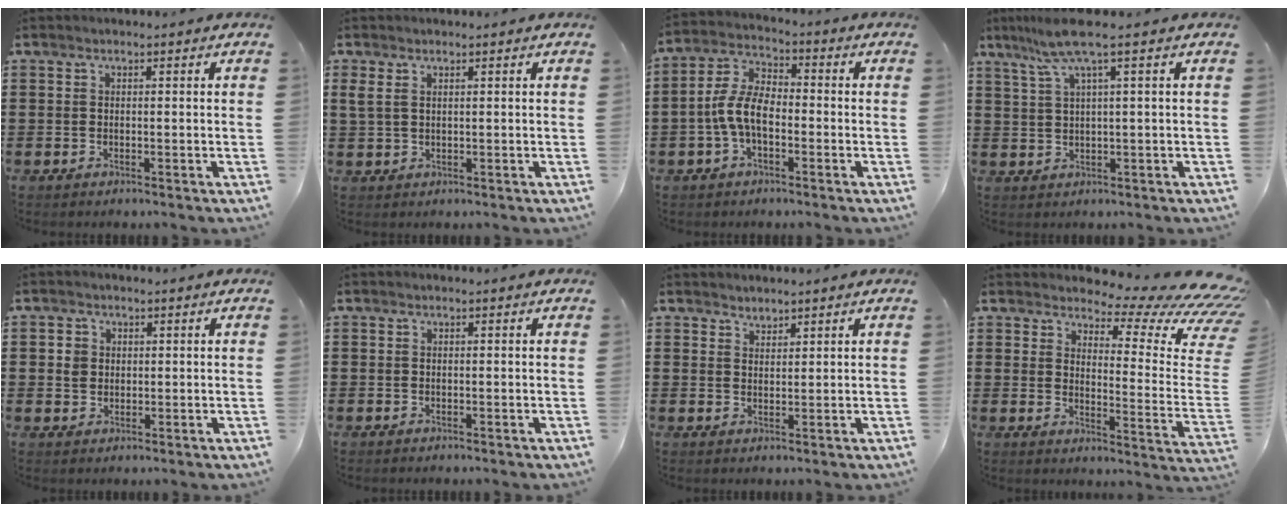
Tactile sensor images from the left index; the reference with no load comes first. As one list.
[{"total": 1.7, "force": [0.8, 0.9, 1.1], "torque": [-0.036, 0.003, 0.013]}, {"total": 7.2, "force": [-2.3, 3.5, 5.8], "torque": [-0.142, -0.001, -0.051]}, {"total": 5.9, "force": [2.8, -0.2, 5.2], "torque": [-0.115, -0.003, 0.046]}, {"total": 2.1, "force": [0.5, 2.1, 0.4], "torque": [-0.008, 0.007, 0.006]}, {"total": 0.0}, {"total": 1.6, "force": [1.5, 0.4, -0.4], "torque": [0.004, 0.001, 0.031]}, {"total": 9.2, "force": [7.1, 2.0, 5.4], "torque": [-0.090, -0.062, 0.119]}]